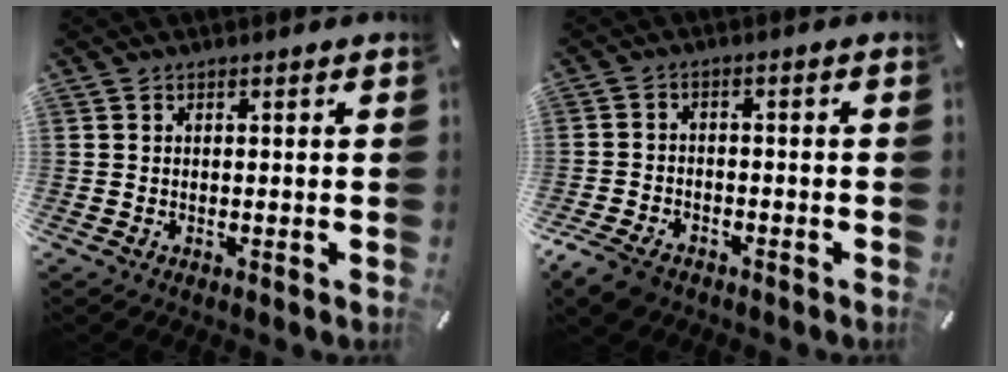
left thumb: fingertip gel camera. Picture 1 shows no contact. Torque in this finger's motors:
{"motor_torque": [-0.63, 1.33, 0.35, 0.29, 0.14]}